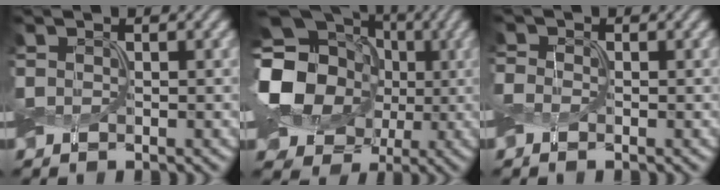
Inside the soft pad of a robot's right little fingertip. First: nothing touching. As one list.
[{"total": 15.4, "force": [0.2, 13.4, 7.6], "torque": [-0.182, 0.008, -0.030]}, {"total": 1.0, "force": [-0.7, 0.7, 0.4], "torque": [-0.008, 0.004, -0.017]}]